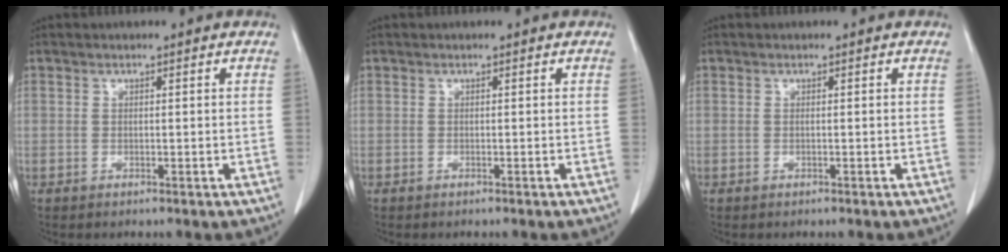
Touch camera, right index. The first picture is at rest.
{"total": 0.0}
{"total": 0.0}